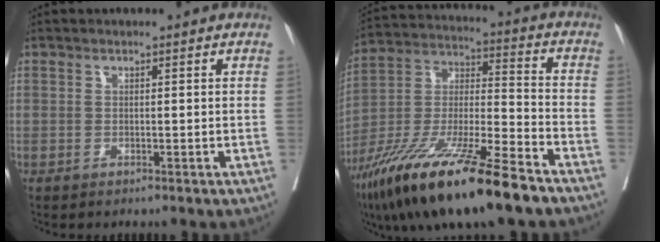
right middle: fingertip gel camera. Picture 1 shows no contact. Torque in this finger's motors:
{"motor_torque": [1.22, -0.92, 1.06, 0.21]}